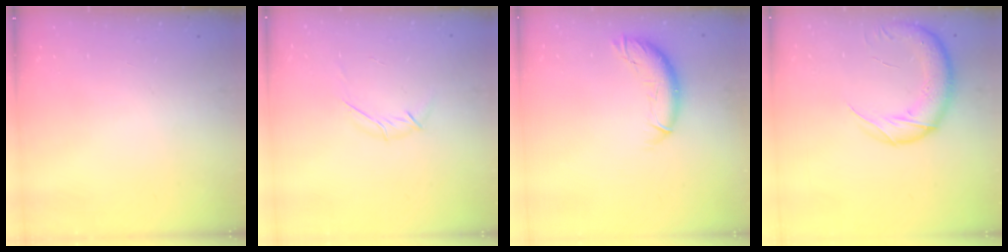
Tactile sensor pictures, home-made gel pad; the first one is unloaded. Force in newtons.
{"total": 4.3, "press": 4.2, "slide": 1.1}
{"total": 9.7, "press": 9.6, "slide": 0.9}
{"total": 16.6, "press": 16.0, "slide": 4.1}